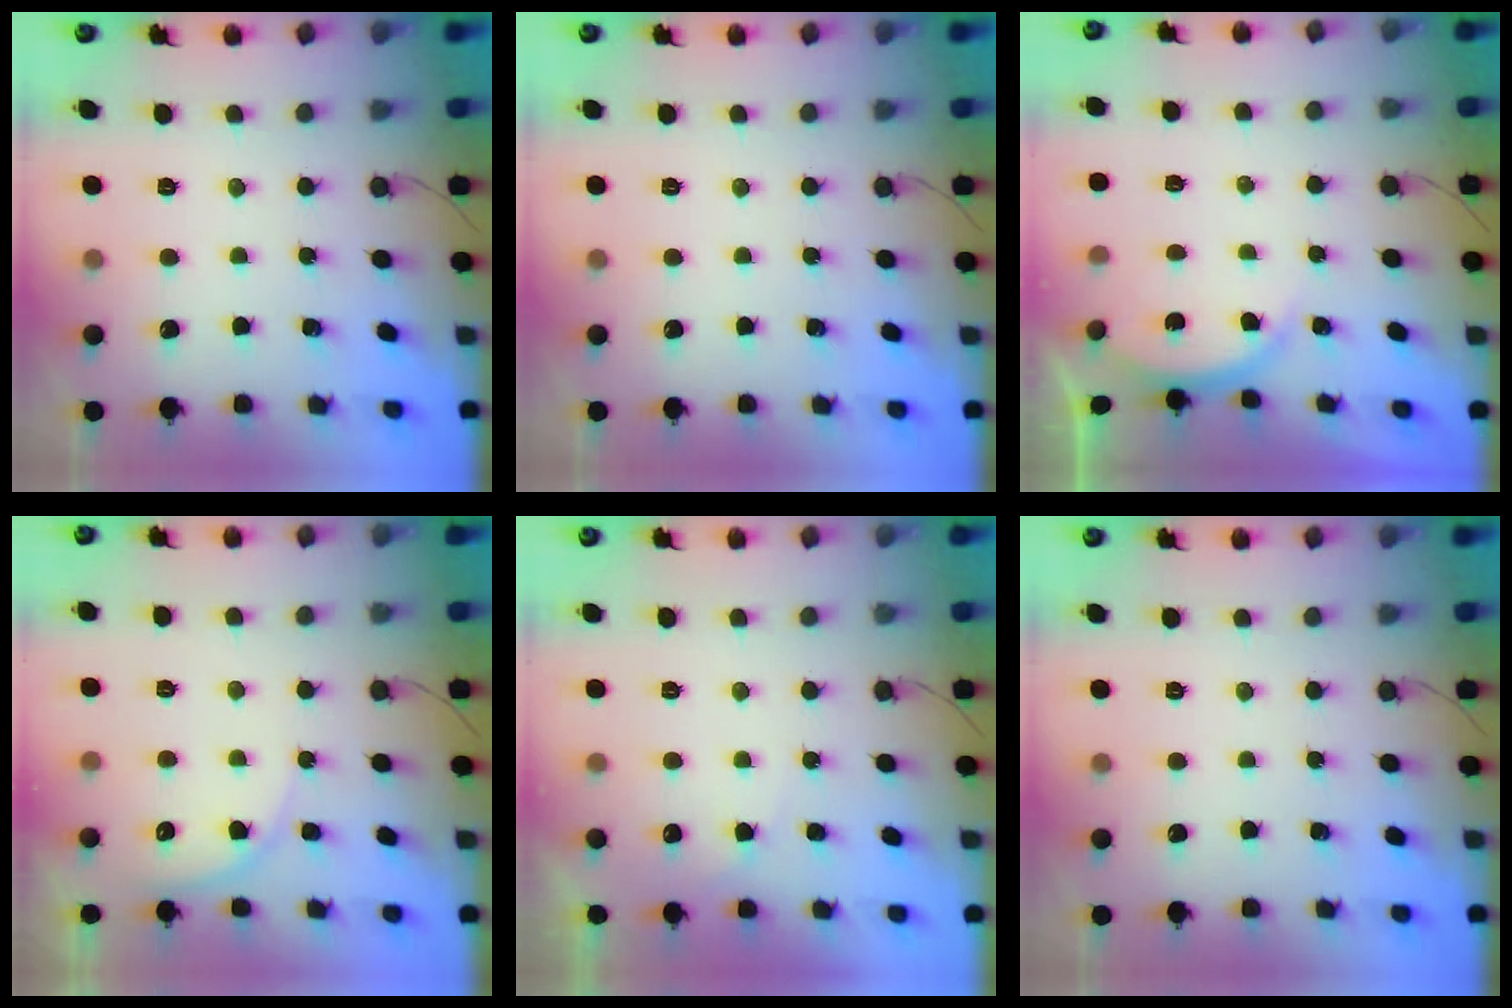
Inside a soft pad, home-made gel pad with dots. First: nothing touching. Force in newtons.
{"total": 0.0}
{"total": 2.4, "press": 2.4, "slide": 0.3}
{"total": 5.7, "press": 5.7, "slide": 0.6}
{"total": 4.3, "press": 4.2, "slide": 1.0}
{"total": 0.0}